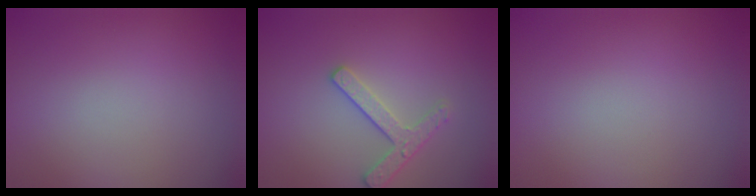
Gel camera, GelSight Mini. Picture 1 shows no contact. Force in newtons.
{"total": 2.5, "press": 2.4, "slide": 0.7}
{"total": 0.0}